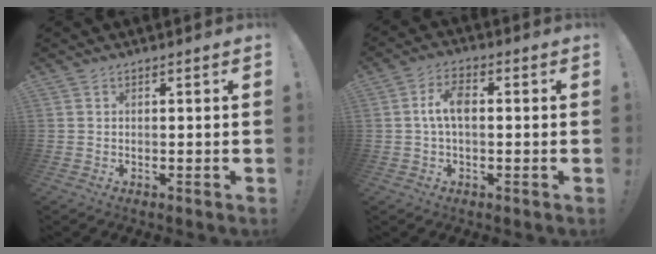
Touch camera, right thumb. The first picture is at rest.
{"total": 6.6, "force": [0.3, 3.2, 5.7], "torque": [-0.104, 0.013, 0.003]}